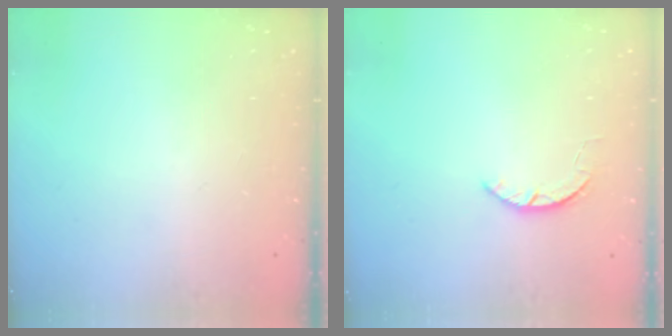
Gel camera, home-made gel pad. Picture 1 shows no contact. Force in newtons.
{"total": 1.6, "press": 1.6, "slide": 0.3}